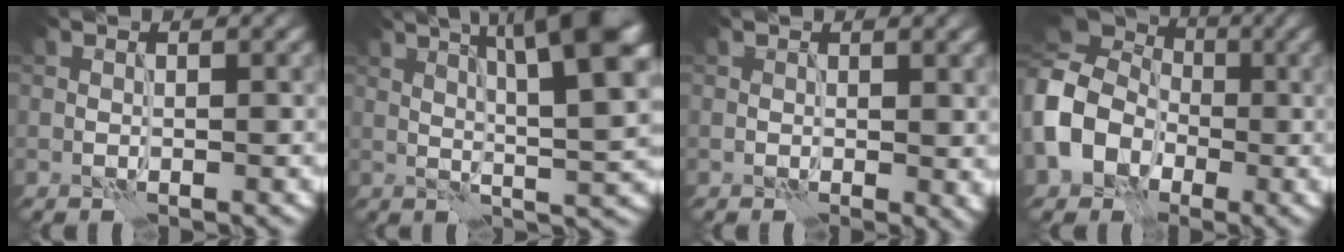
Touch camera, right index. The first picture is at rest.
{"total": 10.9, "force": [4.3, 2.6, 9.7], "torque": [-0.135, 0.014, 0.067]}
{"total": 1.8, "force": [0.6, 0.7, 1.6], "torque": [-0.013, -0.002, 0.014]}
{"total": 10.7, "force": [-1.6, 9.0, 5.5], "torque": [-0.119, -0.009, -0.058]}